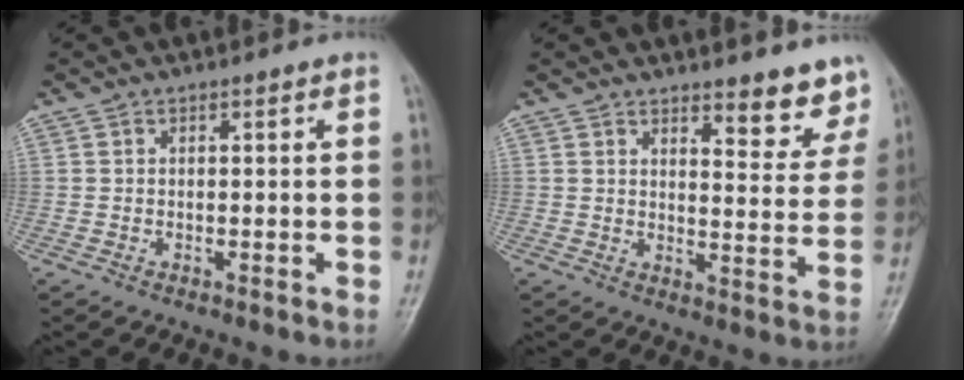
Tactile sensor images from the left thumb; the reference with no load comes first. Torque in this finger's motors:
{"motor_torque": [0.13, 0.08, -0.15, -0.30, 0.06]}